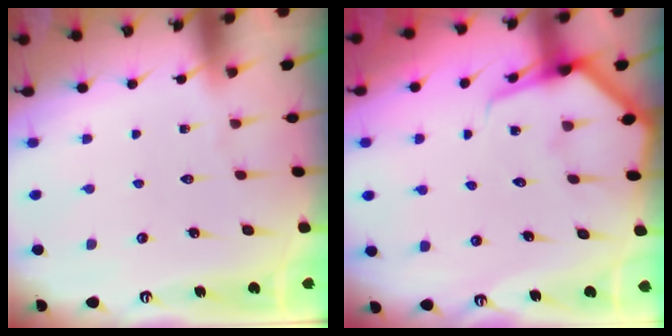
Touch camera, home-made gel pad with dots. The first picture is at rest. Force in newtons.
{"total": 5.7, "press": 5.6, "slide": 0.6}